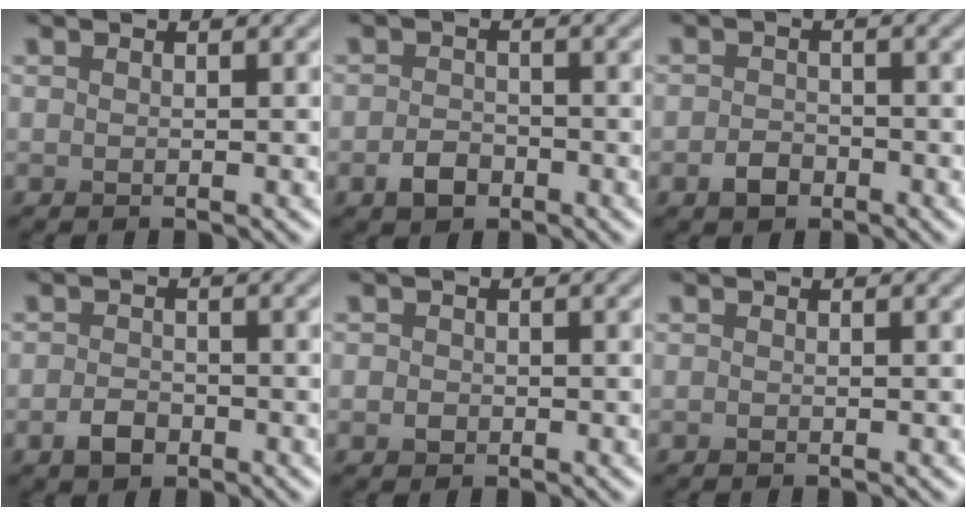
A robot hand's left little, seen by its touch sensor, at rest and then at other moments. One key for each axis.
{"total": 2.2, "fx": -1.3, "fy": 1.5, "fz": 1.0, "tx": -0.013, "ty": 0.002, "tz": -0.031}
{"total": 1.9, "fx": -1.1, "fy": 1.3, "fz": 0.8, "tx": -0.009, "ty": 0.001, "tz": -0.029}
{"total": 2.1, "fx": -1.2, "fy": 1.4, "fz": 1.1, "tx": -0.016, "ty": 0.001, "tz": -0.029}
{"total": 1.1, "fx": -0.2, "fy": 1.0, "fz": 0.4, "tx": -0.004, "ty": -0.002, "tz": -0.010}
{"total": 0.0}